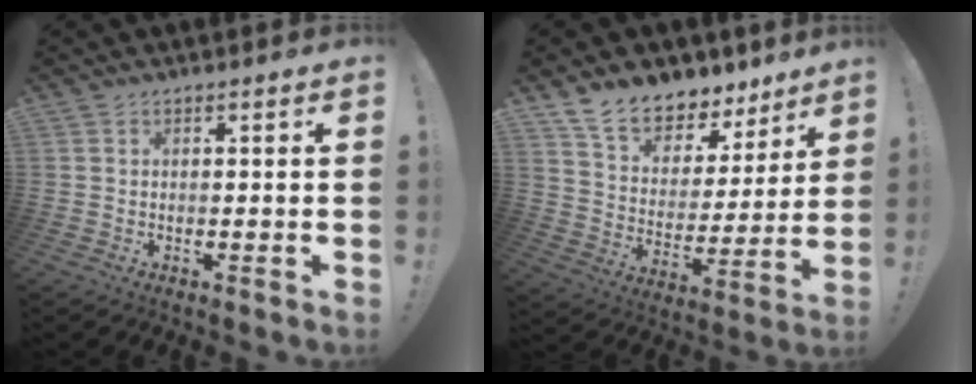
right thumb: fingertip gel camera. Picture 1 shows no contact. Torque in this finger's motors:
{"motor_torque": [0.27, 1.17, 1.11, 0.83, 0.01]}